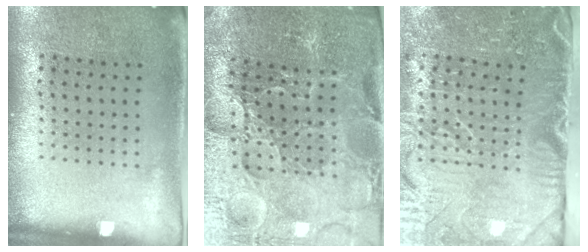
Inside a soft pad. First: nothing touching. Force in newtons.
{"total": 3.9, "press": 3.9, "slide": 0.7}
{"total": 5.3, "press": 4.4, "slide": 2.9}